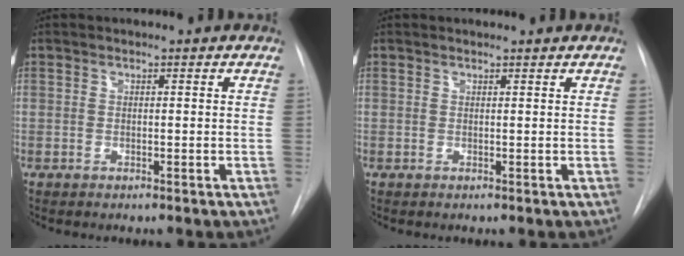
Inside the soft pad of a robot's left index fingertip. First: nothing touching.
{"total": 0.6, "force": [0.5, -0.3, 0.0], "torque": [-0.005, -0.002, 0.006]}